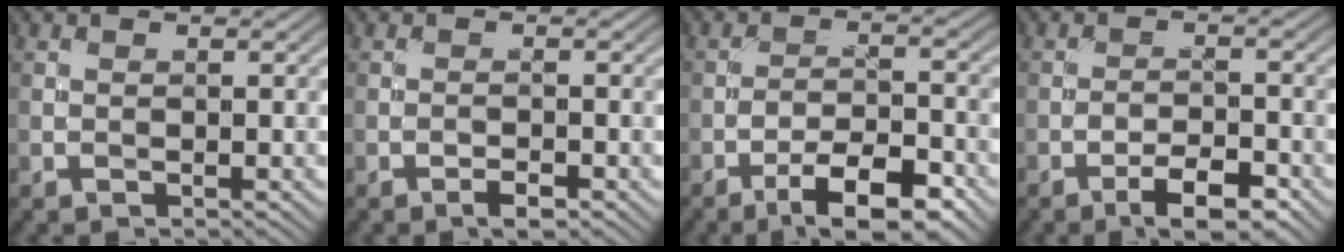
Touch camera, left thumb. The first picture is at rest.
{"total": 1.7, "force": [-1.1, 0.5, 1.1], "torque": [-0.019, 0.001, -0.023]}
{"total": 8.4, "force": [-5.4, 2.6, 5.8], "torque": [-0.089, 0.007, -0.090]}
{"total": 5.4, "force": [-3.5, 1.6, 3.8], "torque": [-0.062, 0.009, -0.057]}